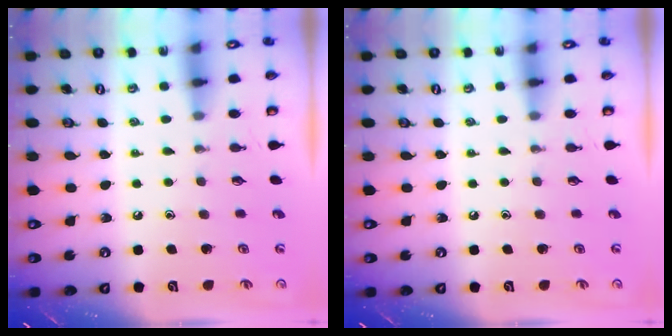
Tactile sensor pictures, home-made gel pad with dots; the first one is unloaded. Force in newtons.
{"total": 0.0}